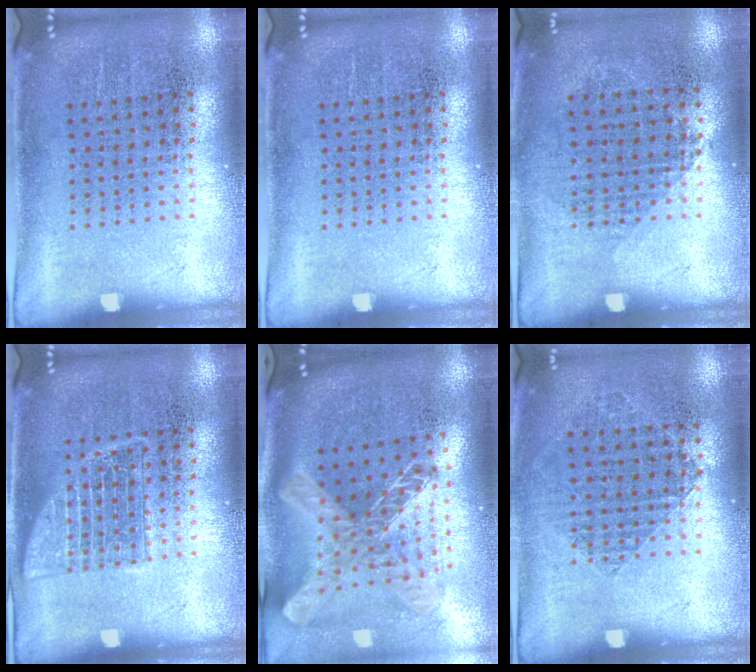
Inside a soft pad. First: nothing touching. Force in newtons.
{"total": 0.0}
{"total": 0.8, "press": 0.7, "slide": 0.4}
{"total": 2.2, "press": 2.1, "slide": 0.5}
{"total": 2.1, "press": 1.7, "slide": 1.2}
{"total": 0.9, "press": 0.9, "slide": 0.3}